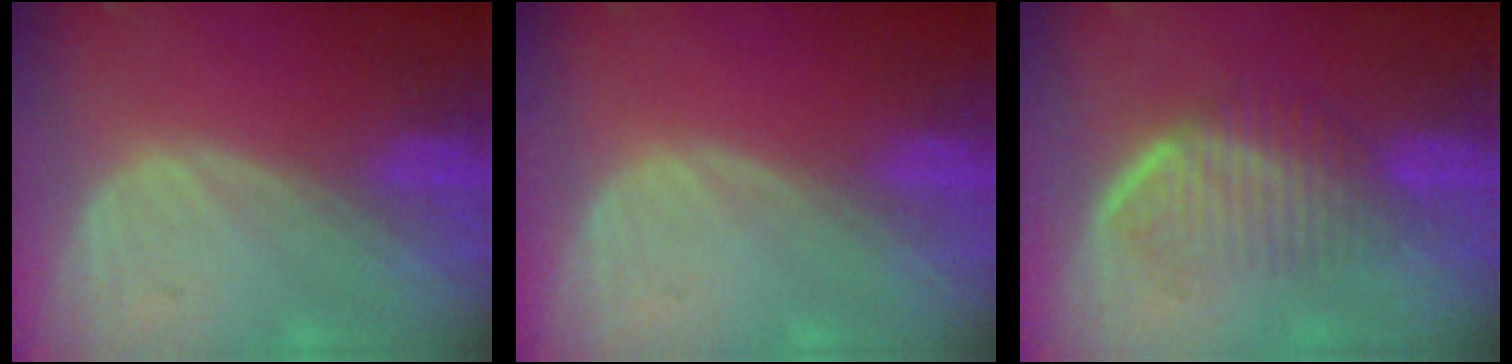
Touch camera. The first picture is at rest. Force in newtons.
{"total": 0.0}
{"total": 7.1, "press": 6.1, "slide": 3.6}